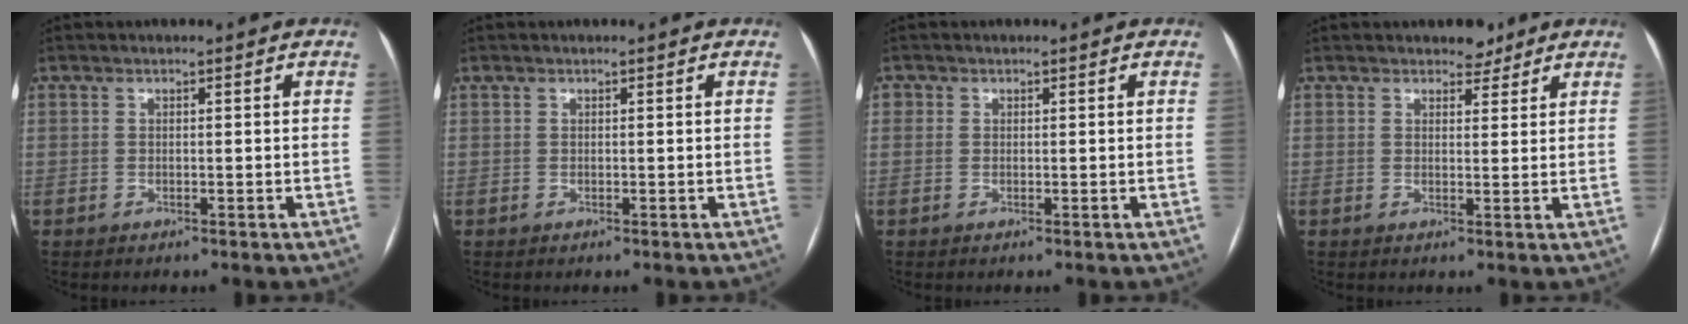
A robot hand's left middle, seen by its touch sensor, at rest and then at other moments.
{"total": 0.0}
{"total": 0.7, "force": [0.2, 0.7, 0.1], "torque": [0.005, 0.002, 0.001]}
{"total": 2.8, "force": [2.3, 1.4, 0.6], "torque": [-0.004, 0.000, 0.030]}